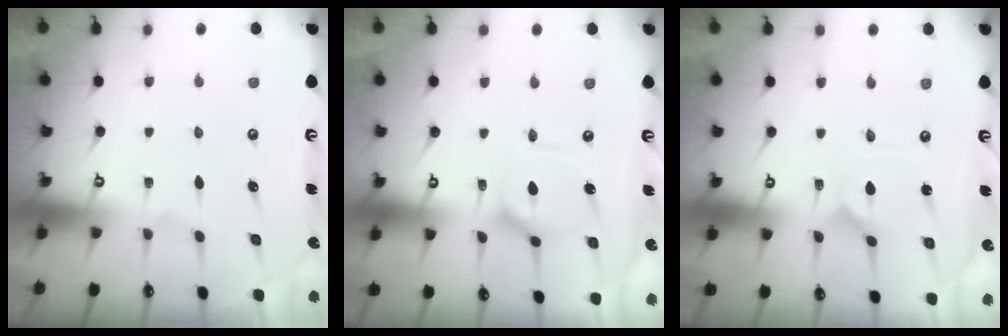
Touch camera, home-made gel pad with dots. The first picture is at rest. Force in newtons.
{"total": 9.9, "press": 9.8, "slide": 1.1}
{"total": 1.5, "press": 1.5, "slide": 0.1}